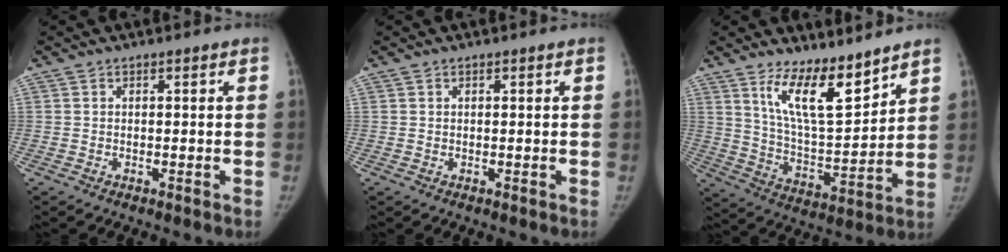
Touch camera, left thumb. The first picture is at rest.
{"total": 0.0}
{"total": 12.8, "force": [9.2, 3.7, 8.1], "torque": [-0.114, -0.079, 0.176]}